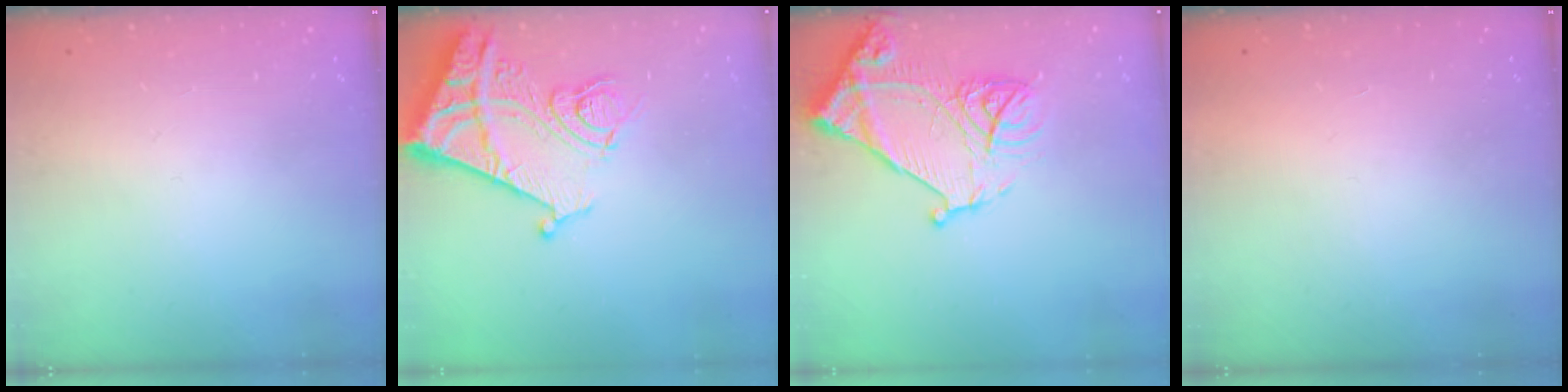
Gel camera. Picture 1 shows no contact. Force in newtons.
{"total": 14.7, "press": 14.6, "slide": 1.7}
{"total": 16.4, "press": 16.3, "slide": 1.6}
{"total": 1.6, "press": 1.6, "slide": 0.1}